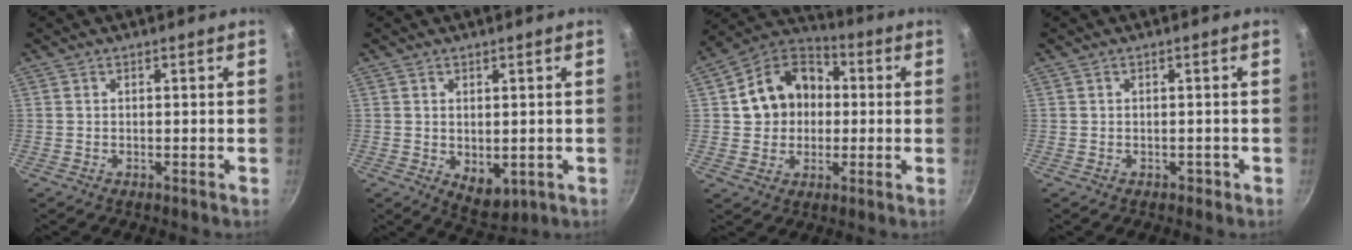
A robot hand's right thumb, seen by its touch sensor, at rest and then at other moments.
{"total": 5.5, "force": [-0.4, 3.5, 4.2], "torque": [-0.046, -0.014, 0.007]}
{"total": 14.2, "force": [1.2, 11.7, 7.9], "torque": [-0.101, 0.030, 0.008]}
{"total": 0.8, "force": [-0.4, 0.6, 0.2], "torque": [0.008, 0.010, 0.001]}